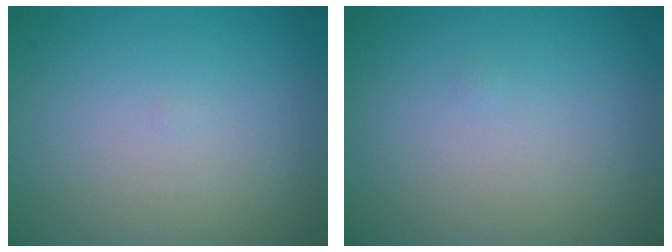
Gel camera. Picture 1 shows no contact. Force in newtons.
{"total": 0.0}